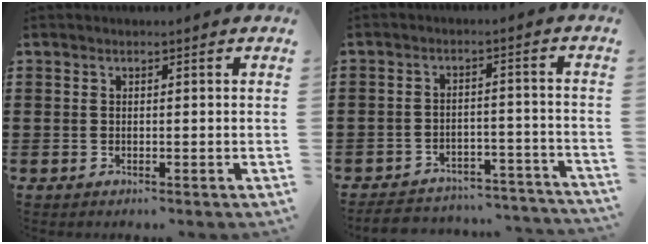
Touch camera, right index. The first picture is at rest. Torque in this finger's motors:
{"motor_torque": [-2.13, 0.00, -1.05, -0.21]}